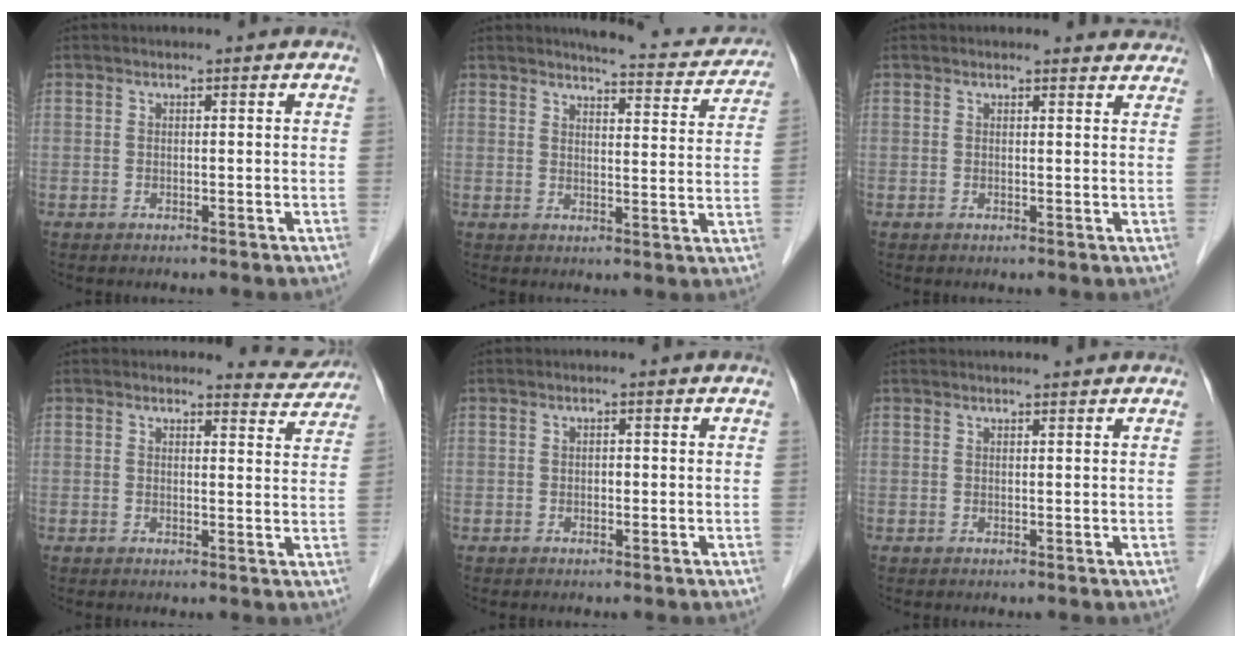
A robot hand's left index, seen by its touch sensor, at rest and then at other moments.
{"total": 11.4, "force": [10.8, 2.2, 2.7], "torque": [-0.016, -0.023, 0.111]}
{"total": 3.1, "force": [2.9, 0.9, 0.0], "torque": [0.004, -0.010, 0.016]}
{"total": 3.9, "force": [3.7, 0.7, -0.8], "torque": [0.013, -0.027, 0.027]}
{"total": 0.5, "force": [-0.3, 0.3, 0.3], "torque": [-0.004, 0.000, -0.005]}
{"total": 2.3, "force": [2.2, -0.1, 0.6], "torque": [-0.006, 0.012, 0.030]}